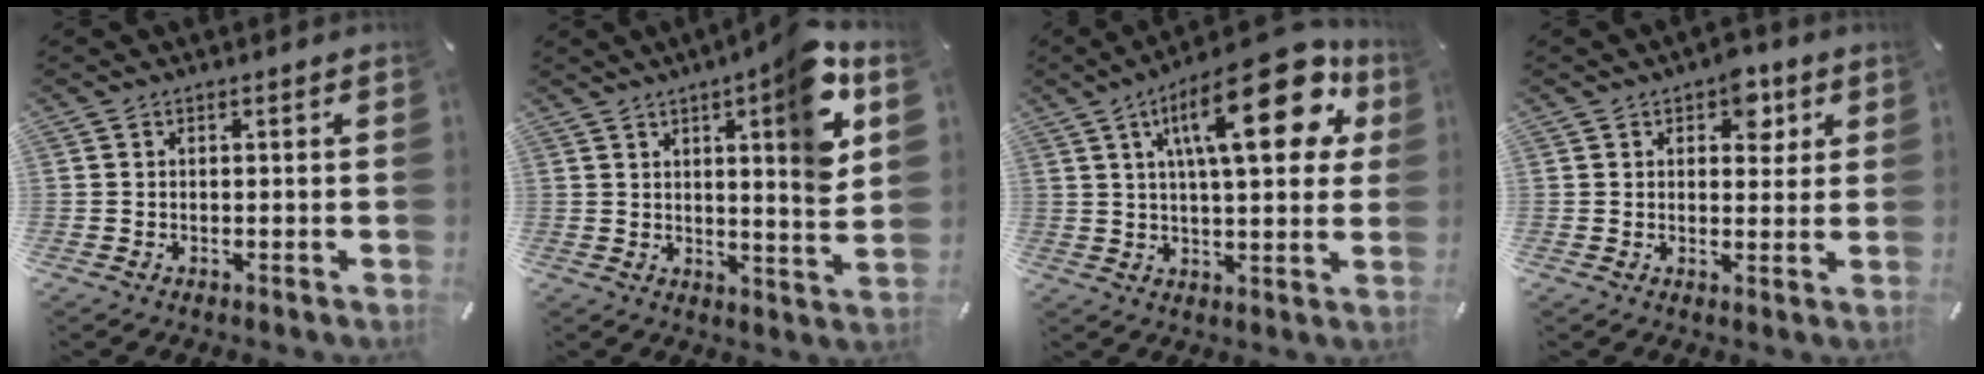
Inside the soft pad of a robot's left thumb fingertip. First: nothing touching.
{"total": 13.1, "force": [6.4, 2.4, 11.2], "torque": [-0.150, -0.041, 0.095]}
{"total": 24.4, "force": [10.2, 9.1, 20.3], "torque": [-0.315, -0.034, 0.151]}
{"total": 6.3, "force": [3.1, 4.2, 3.6], "torque": [-0.025, -0.009, 0.046]}